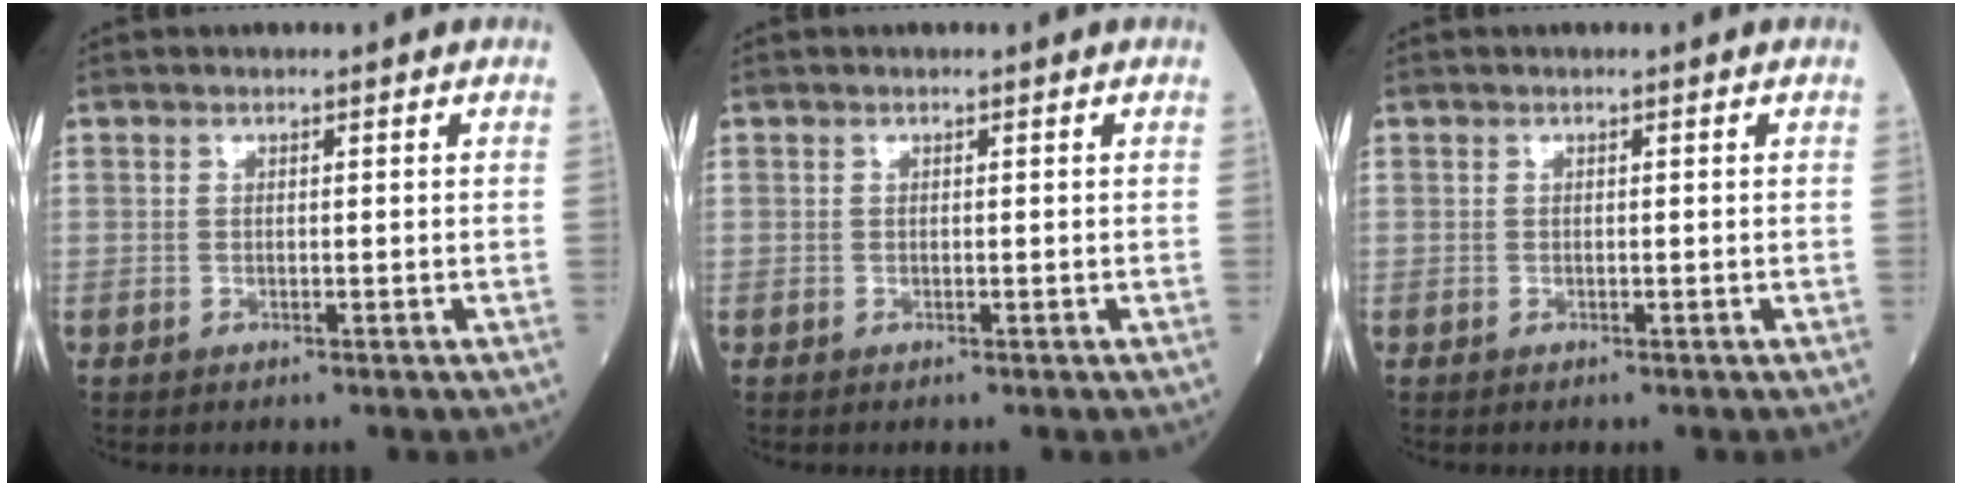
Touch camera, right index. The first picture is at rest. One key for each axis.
{"total": 0.0}
{"total": 0.0}